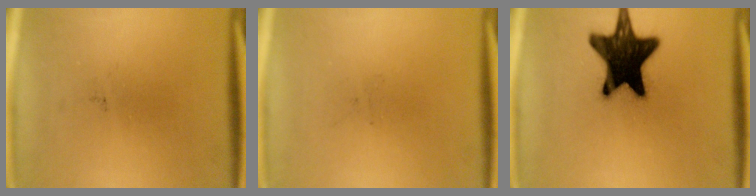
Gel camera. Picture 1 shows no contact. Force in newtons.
{"total": 0.0}
{"total": 19.0}